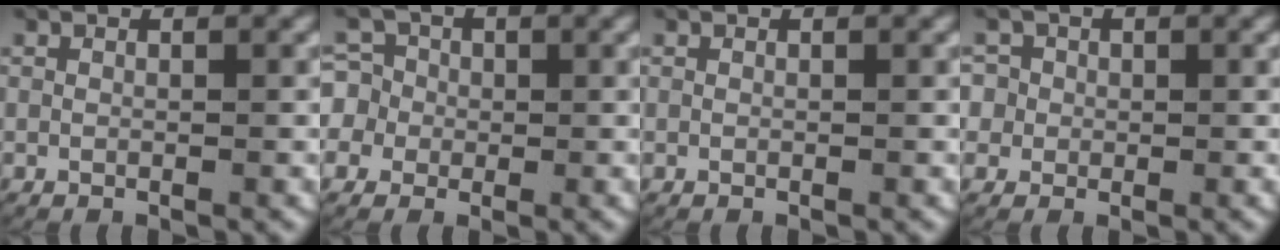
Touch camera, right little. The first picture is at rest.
{"total": 7.5, "force": [-0.6, 7.1, 2.2], "torque": [-0.078, -0.022, -0.015]}
{"total": 0.0}
{"total": 4.2, "force": [0.1, 4.0, 1.0], "torque": [-0.038, -0.006, -0.003]}